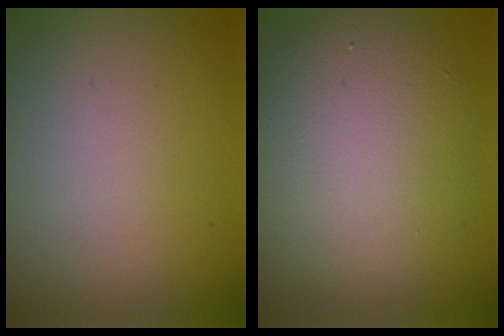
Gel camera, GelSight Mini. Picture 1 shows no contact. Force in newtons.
{"total": 8.2, "press": 8.2, "slide": 0.3}